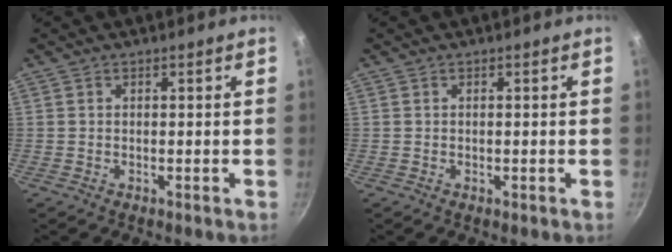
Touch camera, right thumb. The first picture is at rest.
{"total": 0.0}